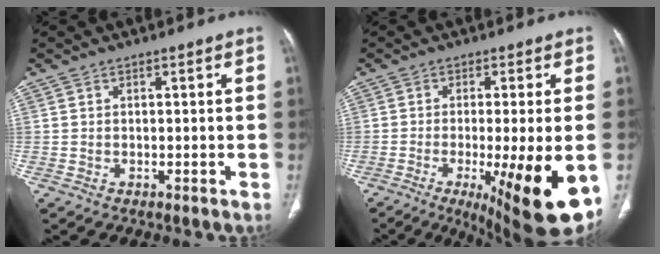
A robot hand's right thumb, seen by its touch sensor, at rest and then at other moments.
{"total": 17.9, "force": [-5.5, 3.3, 16.8], "torque": [-0.201, -0.026, -0.066]}